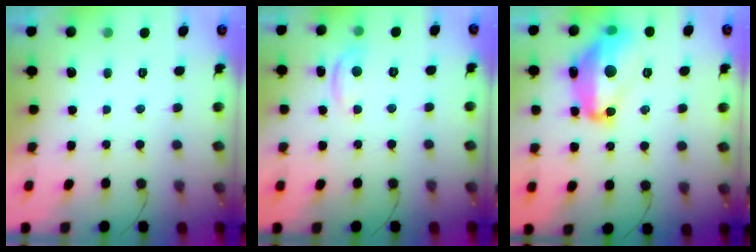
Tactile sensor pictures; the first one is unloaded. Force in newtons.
{"total": 5.0, "press": 5.0, "slide": 0.2}
{"total": 16.9, "press": 16.9, "slide": 1.5}